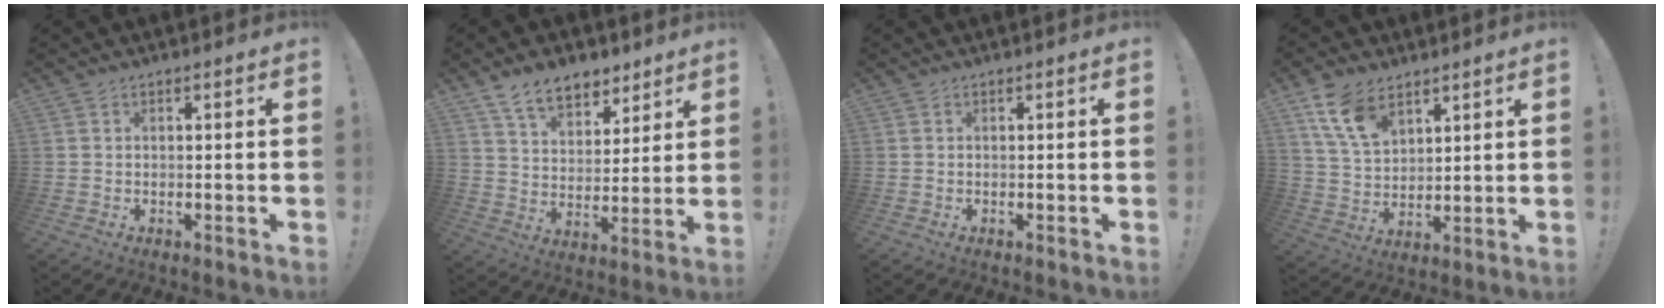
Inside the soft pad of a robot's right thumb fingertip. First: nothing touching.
{"total": 12.0, "force": [8.5, 6.9, 4.9], "torque": [-0.077, -0.053, 0.161]}
{"total": 0.0}
{"total": 11.7, "force": [7.2, 6.8, 6.3], "torque": [-0.120, -0.026, 0.142]}